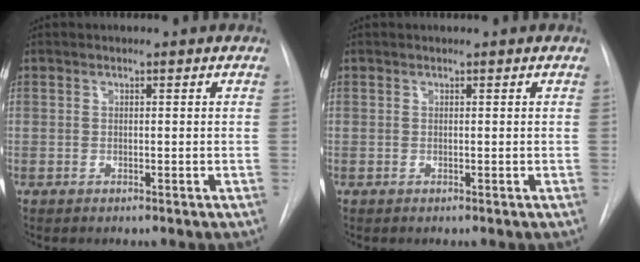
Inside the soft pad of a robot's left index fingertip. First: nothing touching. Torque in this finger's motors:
{"motor_torque": [0.00, 0.00, 0.01, 0.00]}